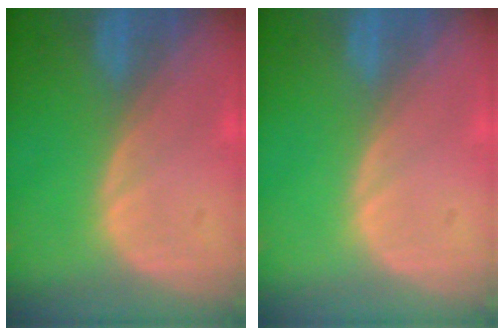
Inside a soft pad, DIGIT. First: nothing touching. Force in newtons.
{"total": 0.0}